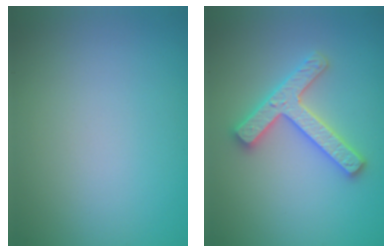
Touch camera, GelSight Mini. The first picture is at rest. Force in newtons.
{"total": 4.6, "press": 4.6, "slide": 0.8}